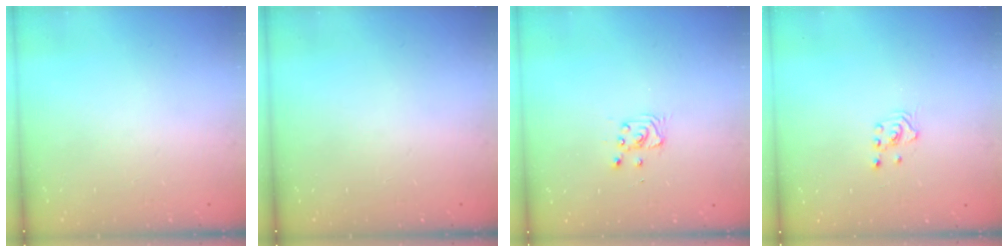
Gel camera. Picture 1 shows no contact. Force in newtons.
{"total": 0.0}
{"total": 2.9, "press": 2.9, "slide": 0.4}
{"total": 2.0, "press": 2.0, "slide": 0.3}